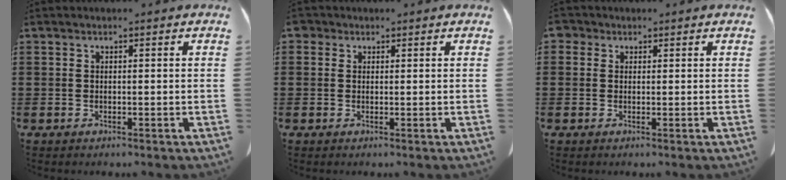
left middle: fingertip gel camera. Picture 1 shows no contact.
{"total": 1.0, "force": [0.4, 0.8, 0.3], "torque": [-0.009, 0.005, 0.008]}
{"total": 1.1, "force": [0.5, 1.0, 0.2], "torque": [-0.010, 0.006, 0.009]}